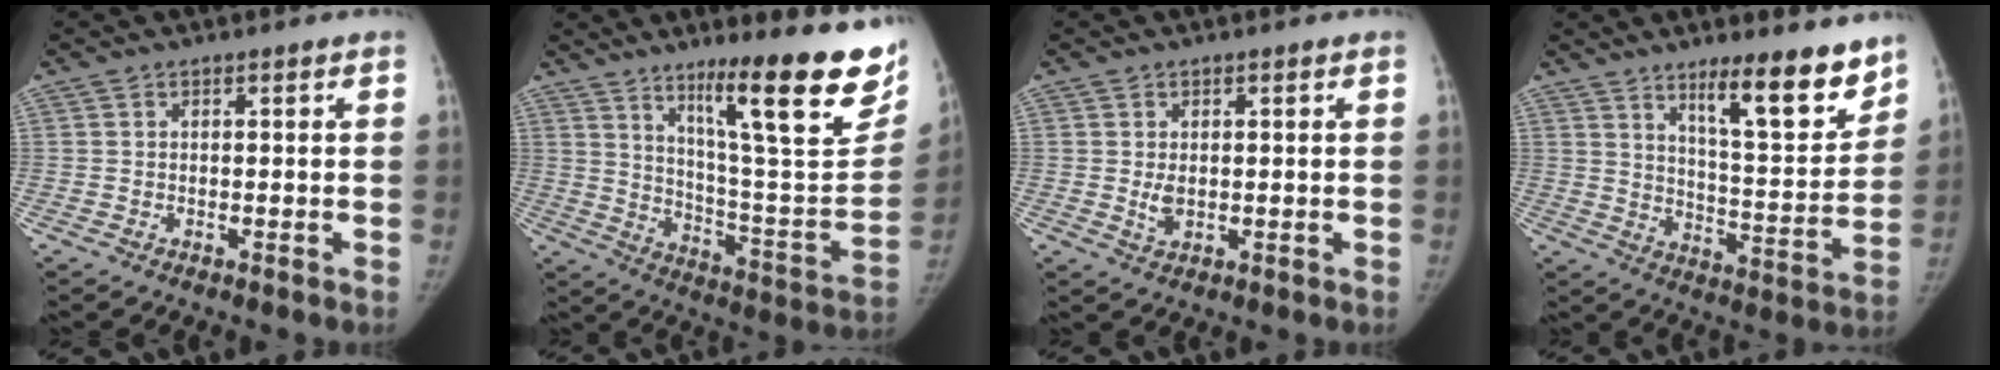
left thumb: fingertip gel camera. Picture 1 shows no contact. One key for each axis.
{"total": 26.6, "fx": 16.1, "fy": 5.1, "fz": 20.6, "tx": -0.263, "ty": -0.075, "tz": 0.253}
{"total": 2.5, "fx": 0.1, "fy": 1.6, "fz": 2.0, "tx": -0.033, "ty": -0.007, "tz": 0.007}
{"total": 15.0, "fx": 10.5, "fy": 3.3, "fz": 10.3, "tx": -0.119, "ty": -0.082, "tz": 0.169}